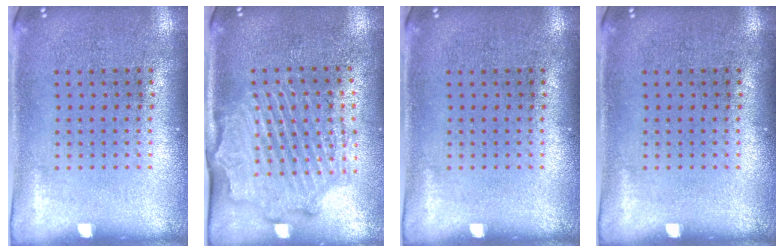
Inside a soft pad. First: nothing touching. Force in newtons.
{"total": 2.1, "press": 2.1, "slide": 0.4}
{"total": 0.0}
{"total": 0.0}